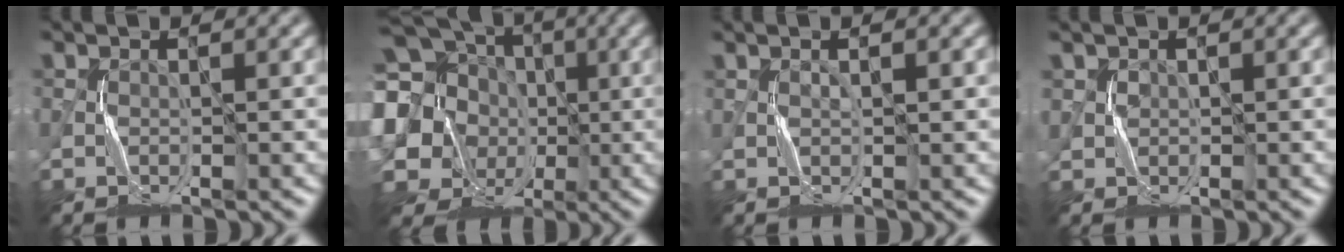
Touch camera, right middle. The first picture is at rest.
{"total": 18.8, "force": [1.7, 17.3, 7.2], "torque": [-0.200, 0.015, -0.008]}
{"total": 0.7, "force": [0.5, -0.4, 0.4], "torque": [-0.007, 0.002, 0.011]}
{"total": 1.4, "force": [0.7, 0.7, -1.0], "torque": [0.026, -0.005, 0.016]}